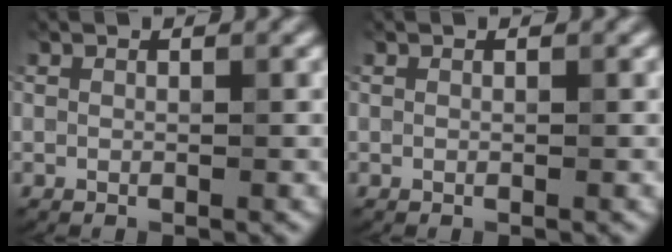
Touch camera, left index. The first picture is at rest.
{"total": 0.0}